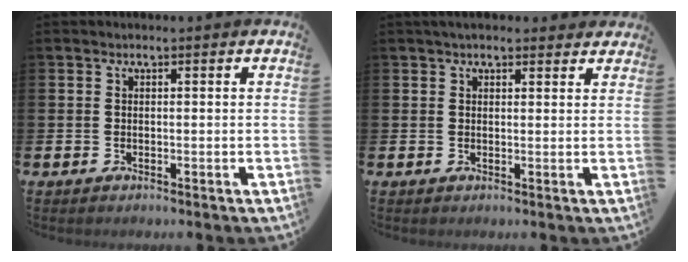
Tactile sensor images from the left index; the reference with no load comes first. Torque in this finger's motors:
{"motor_torque": [0.52, -1.62, -0.06, 0.04]}